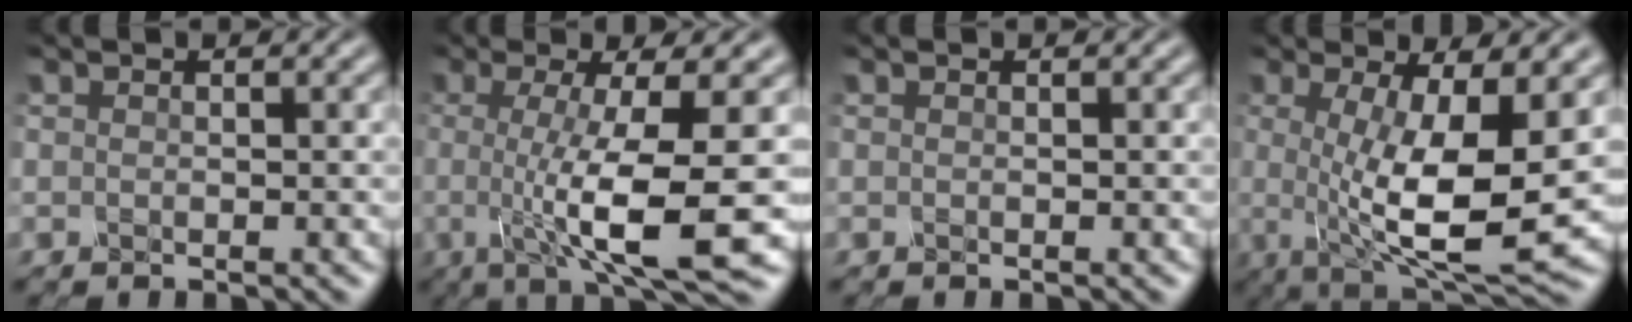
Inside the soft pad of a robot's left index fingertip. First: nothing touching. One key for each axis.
{"total": 9.9, "fx": -1.2, "fy": 1.9, "fz": 9.6, "tx": -0.135, "ty": -0.013, "tz": -0.022}
{"total": 0.0}
{"total": 10.5, "fx": -0.5, "fy": 2.9, "fz": 10.1, "tx": -0.160, "ty": -0.018, "tz": -0.005}